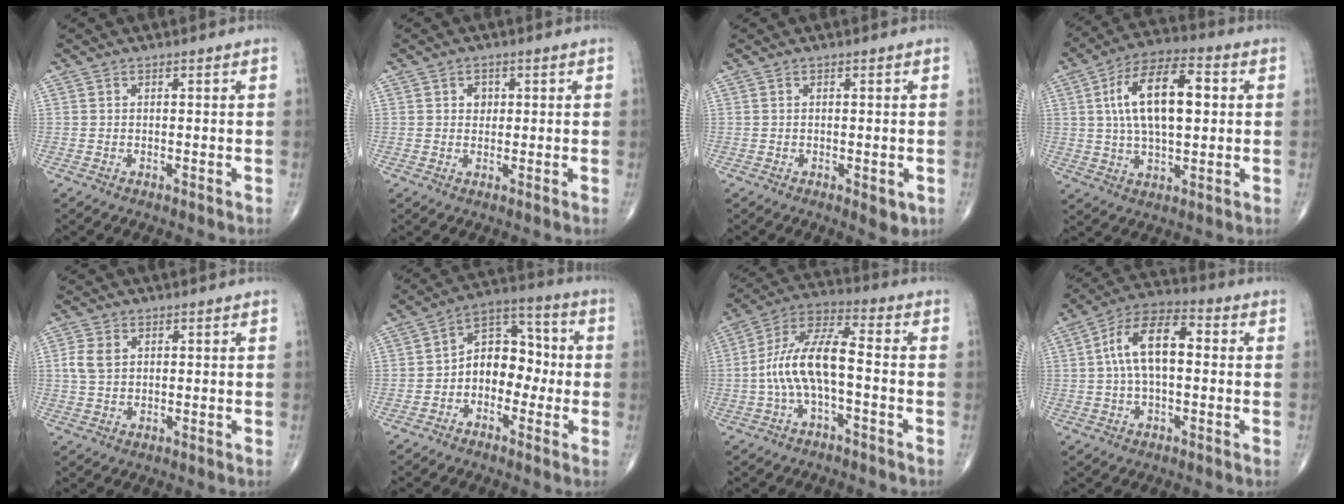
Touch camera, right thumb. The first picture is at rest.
{"total": 2.1, "force": [0.5, 1.7, 1.0], "torque": [-0.004, 0.000, 0.006]}
{"total": 3.1, "force": [-0.9, 1.4, 2.6], "torque": [-0.024, -0.006, -0.007]}
{"total": 15.9, "force": [2.7, 7.5, 13.8], "torque": [-0.233, 0.015, 0.043]}
{"total": 3.9, "force": [1.0, 2.8, 2.6], "torque": [-0.054, 0.004, 0.021]}
{"total": 10.2, "force": [-1.6, 7.4, 6.9], "torque": [-0.068, 0.045, -0.043]}
{"total": 11.6, "force": [-2.1, 4.2, 10.7], "torque": [-0.221, 0.049, -0.042]}
{"total": 12.0, "force": [1.0, 6.1, 10.3], "torque": [-0.186, 0.036, 0.009]}